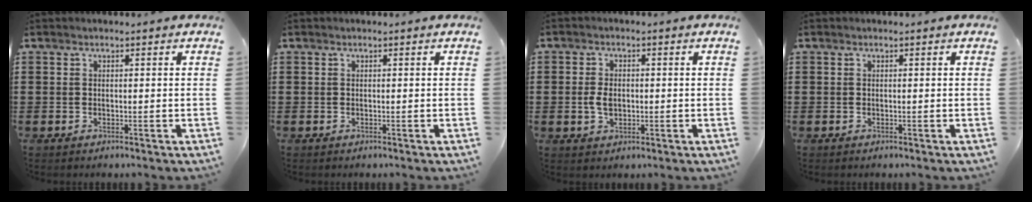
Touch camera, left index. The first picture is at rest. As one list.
[{"total": 0.0}, {"total": 3.4, "force": [-0.2, 2.2, 2.7], "torque": [-0.060, 0.003, -0.006]}, {"total": 0.0}]